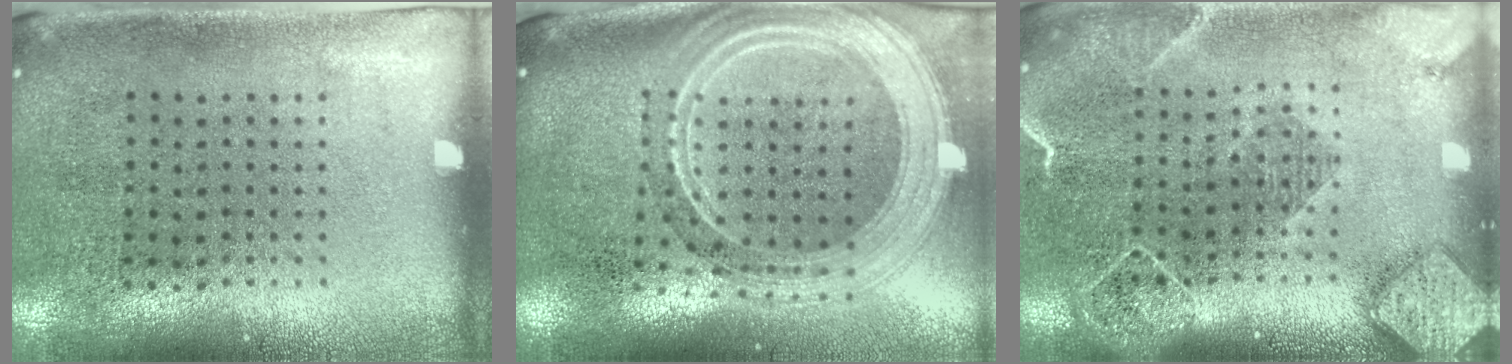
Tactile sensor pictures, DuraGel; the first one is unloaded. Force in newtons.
{"total": 2.8, "press": 2.3, "slide": 1.6}
{"total": 2.2, "press": 1.9, "slide": 1.1}